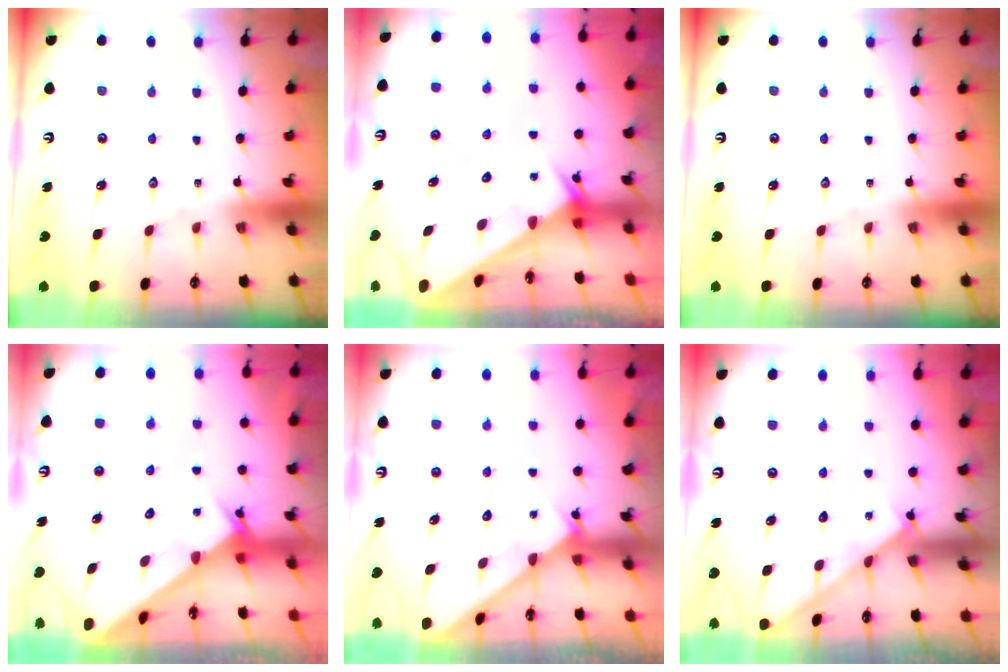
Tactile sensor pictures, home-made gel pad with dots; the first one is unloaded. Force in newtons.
{"total": 2.5, "press": 2.5, "slide": 0.1}
{"total": 0.0}
{"total": 2.0, "press": 2.0, "slide": 0.1}
{"total": 2.3, "press": 2.3, "slide": 0.2}
{"total": 2.0, "press": 1.9, "slide": 0.3}